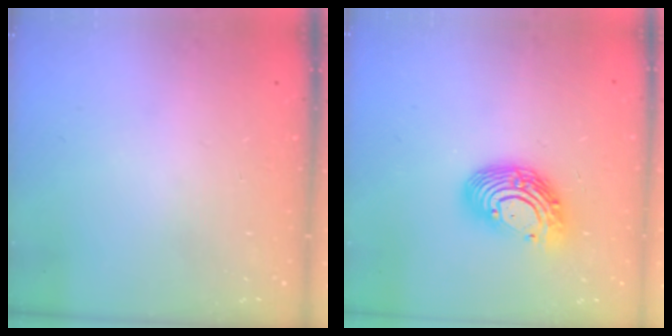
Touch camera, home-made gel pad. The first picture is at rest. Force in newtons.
{"total": 13.2, "press": 13.2, "slide": 0.8}